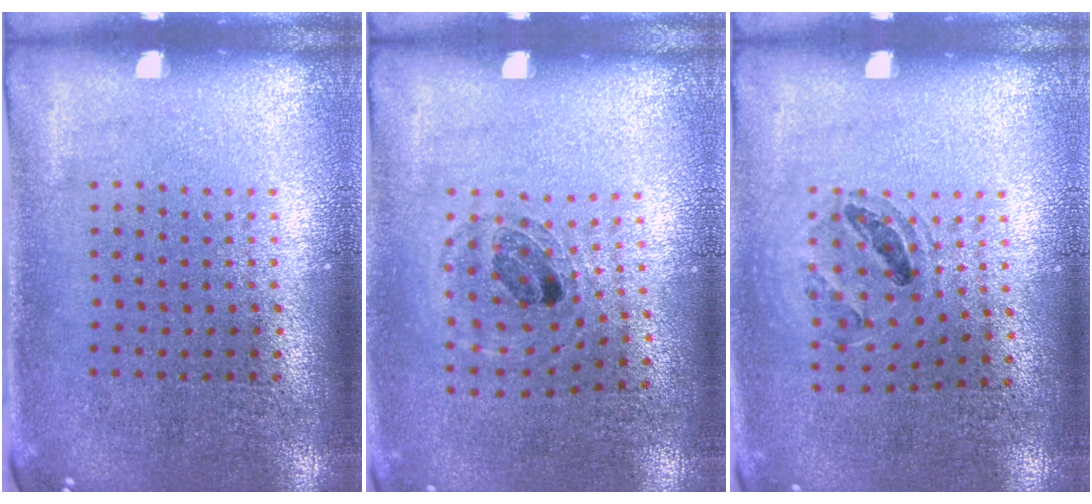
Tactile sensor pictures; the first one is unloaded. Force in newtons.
{"total": 0.8, "press": 0.8, "slide": 0.2}
{"total": 0.9, "press": 0.9, "slide": 0.1}